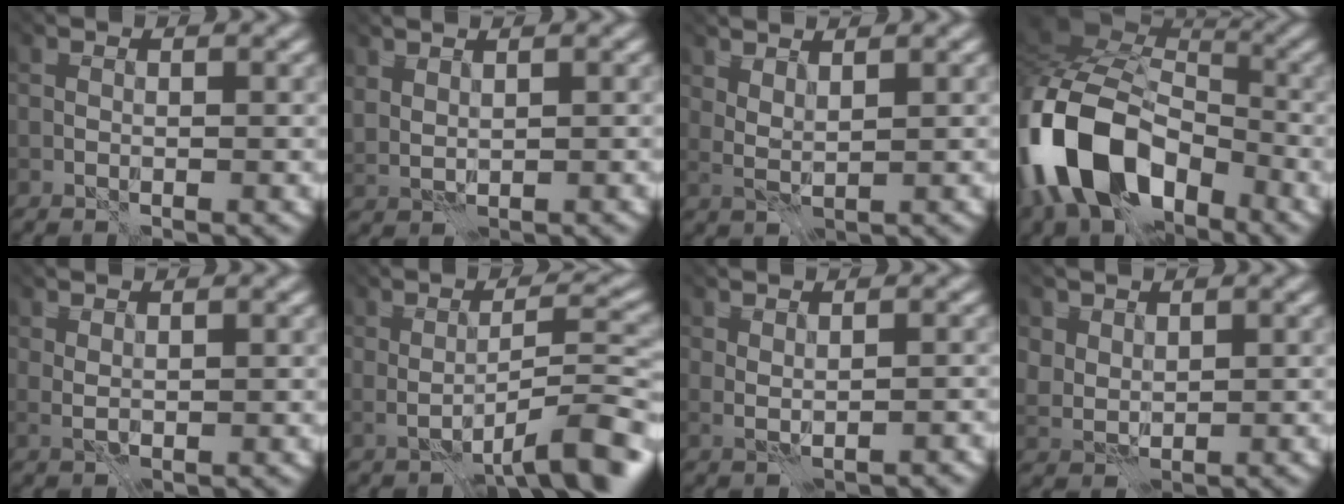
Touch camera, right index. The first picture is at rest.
{"total": 1.6, "force": [1.5, 0.3, 0.4], "torque": [-0.011, 0.002, 0.035]}
{"total": 1.7, "force": [1.6, -0.1, 0.5], "torque": [-0.018, -0.002, 0.034]}
{"total": 14.5, "force": [-5.4, 9.7, 9.3], "torque": [-0.218, -0.027, -0.105]}
{"total": 0.9, "force": [0.8, -0.2, 0.1], "torque": [-0.007, 0.001, 0.018]}
{"total": 5.8, "force": [-2.5, 0.8, 5.2], "torque": [-0.073, 0.011, -0.041]}
{"total": 0.8, "force": [0.6, -0.2, 0.4], "torque": [-0.010, -0.002, 0.017]}
{"total": 2.5, "force": [2.0, 1.4, 0.4], "torque": [-0.014, -0.002, 0.044]}